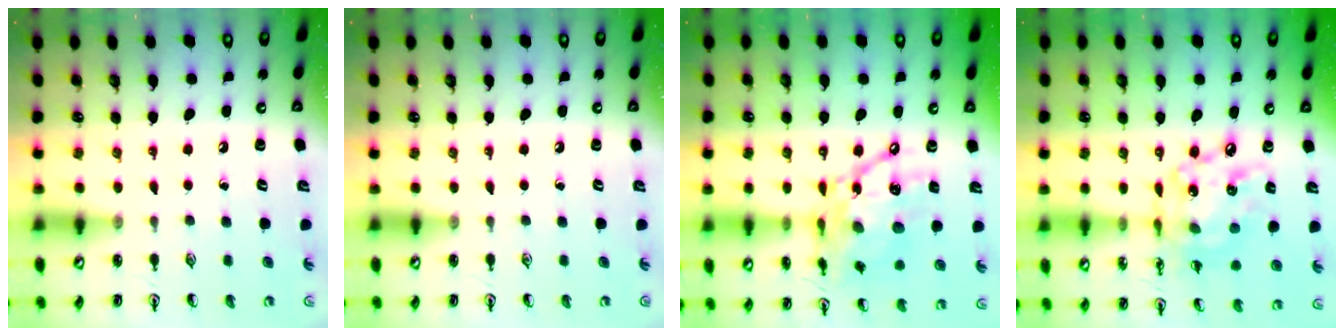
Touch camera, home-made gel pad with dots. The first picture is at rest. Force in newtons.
{"total": 0.0}
{"total": 17.7, "press": 17.6, "slide": 1.5}
{"total": 13.8, "press": 13.8, "slide": 1.2}